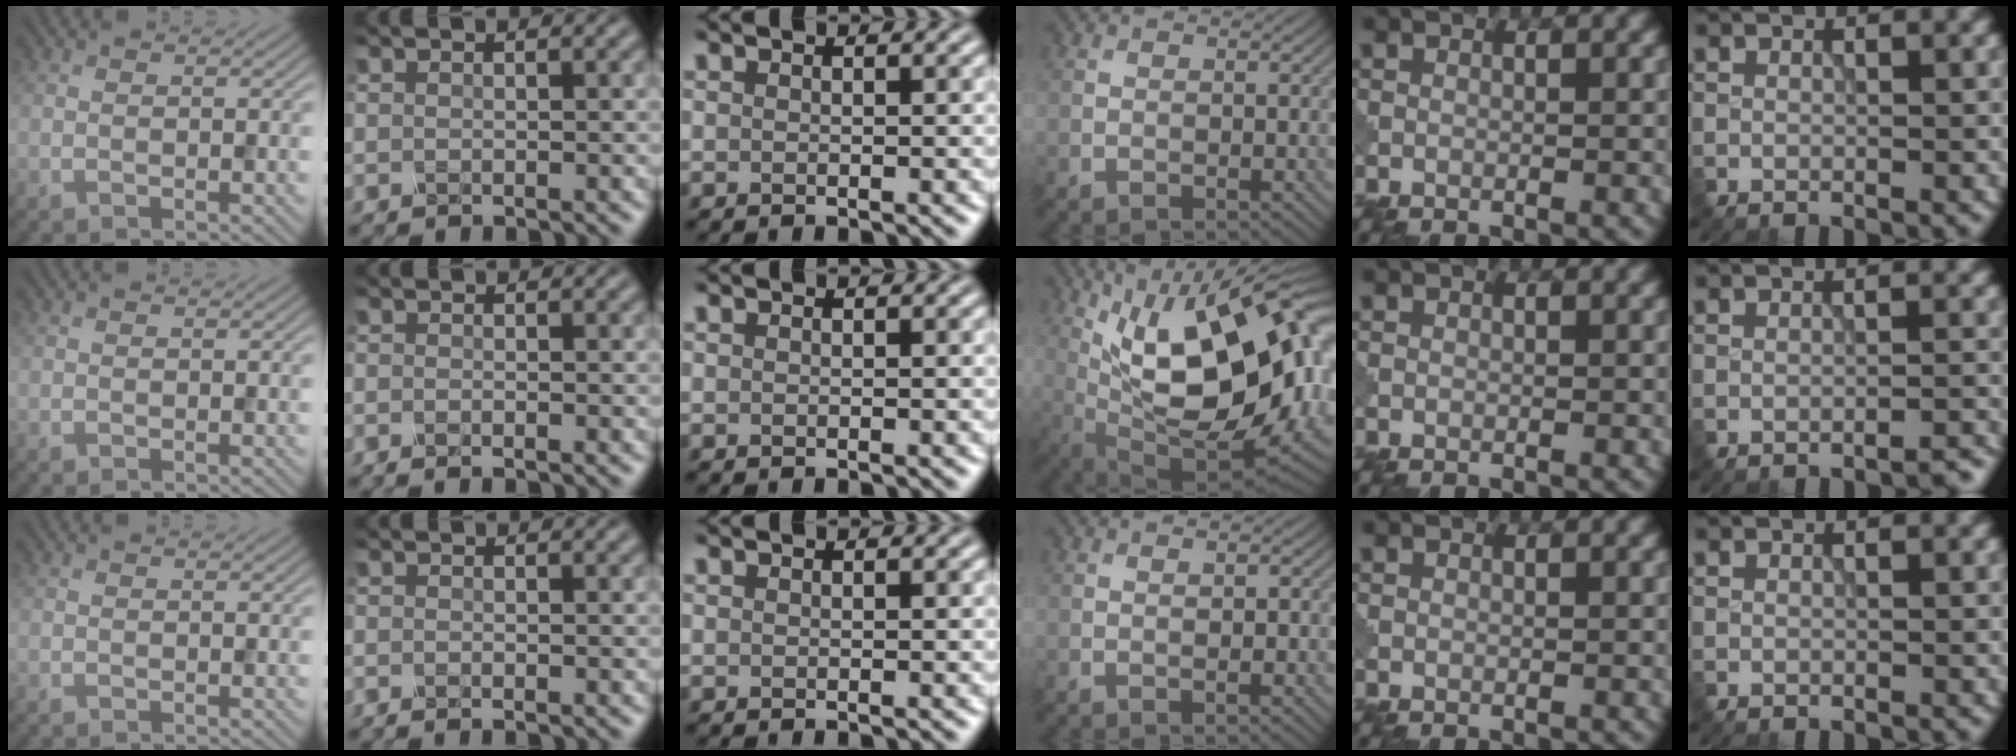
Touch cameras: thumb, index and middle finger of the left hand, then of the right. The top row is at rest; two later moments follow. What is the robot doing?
{"motion": "shake", "object": "sieve"}